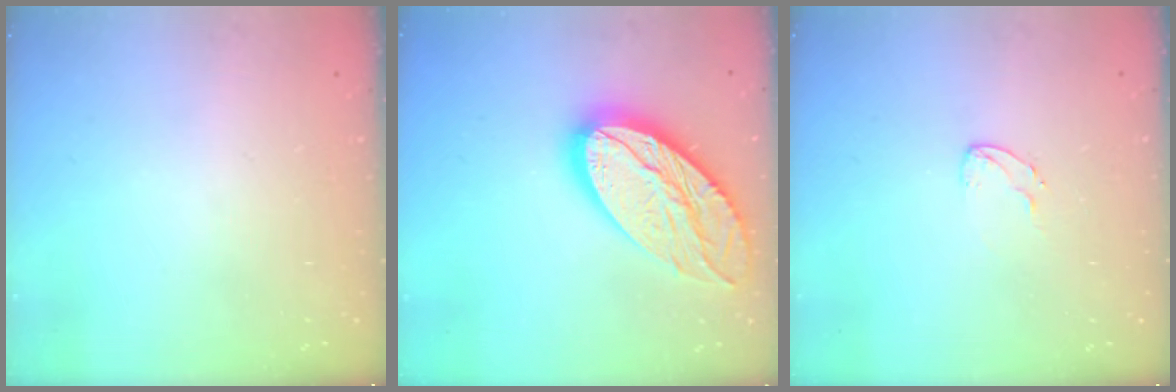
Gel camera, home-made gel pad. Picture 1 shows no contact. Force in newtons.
{"total": 23.1, "press": 23.0, "slide": 2.0}
{"total": 3.6, "press": 3.6, "slide": 0.2}